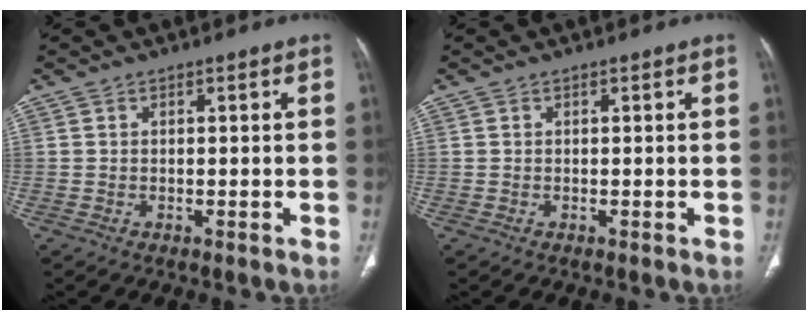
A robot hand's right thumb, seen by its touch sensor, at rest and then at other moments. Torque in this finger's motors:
{"motor_torque": [0.01, 0.01, 0.00, 0.00, 0.02]}